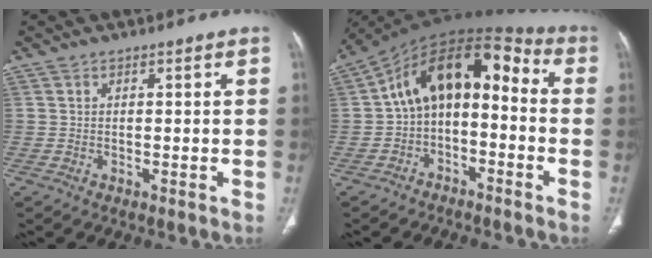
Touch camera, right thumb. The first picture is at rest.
{"total": 14.5, "force": [-1.2, 9.1, 11.2], "torque": [-0.144, 0.081, -0.031]}